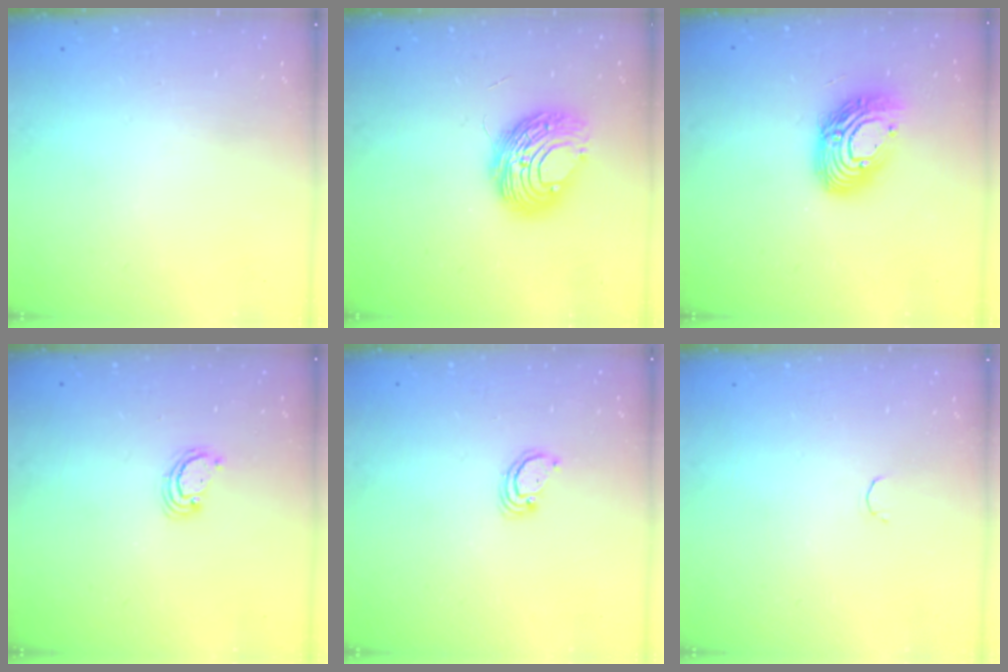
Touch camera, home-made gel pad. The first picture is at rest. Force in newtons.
{"total": 10.6, "press": 10.5, "slide": 1.5}
{"total": 14.9, "press": 14.9, "slide": 1.3}
{"total": 2.5, "press": 2.5, "slide": 0.3}
{"total": 2.3, "press": 2.3, "slide": 0.2}
{"total": 1.8, "press": 1.7, "slide": 0.4}